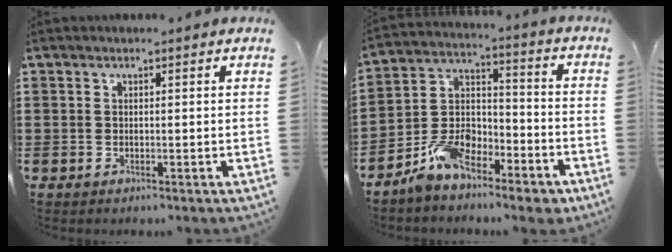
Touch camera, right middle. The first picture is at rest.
{"total": 9.3, "force": [-7.1, 4.4, 4.1], "torque": [-0.095, 0.022, -0.137]}